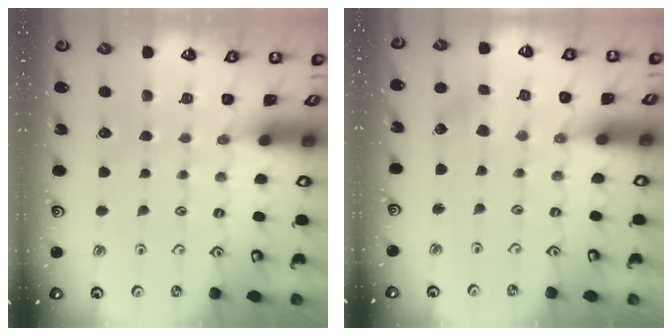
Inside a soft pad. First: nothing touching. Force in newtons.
{"total": 2.1, "press": 2.1, "slide": 0.3}